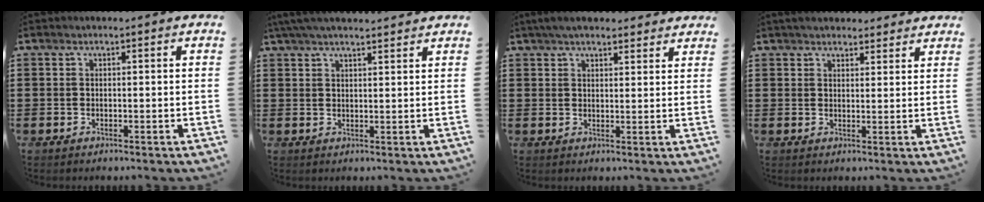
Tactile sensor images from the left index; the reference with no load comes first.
{"total": 3.9, "force": [3.5, 0.2, 1.7], "torque": [-0.043, -0.002, 0.065]}
{"total": 3.7, "force": [3.3, 0.8, 1.4], "torque": [-0.035, -0.001, 0.062]}
{"total": 2.8, "force": [2.7, 0.6, 0.4], "torque": [-0.014, -0.002, 0.052]}